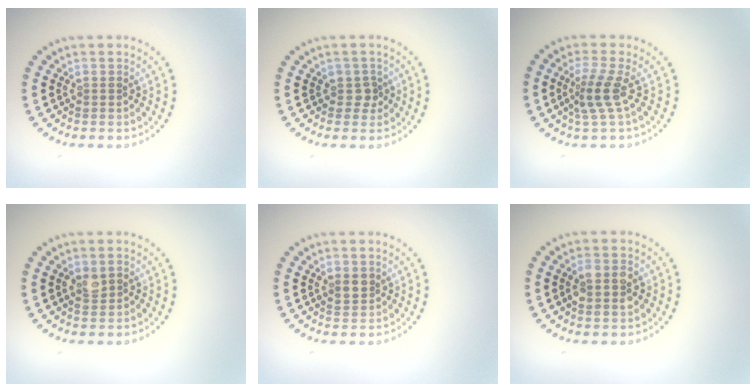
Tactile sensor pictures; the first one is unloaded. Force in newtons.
{"total": 1.3, "press": 1.1, "slide": 0.6}
{"total": 2.6, "press": 1.8, "slide": 1.9}
{"total": 1.3, "press": 1.3, "slide": 0.0}
{"total": 1.4, "press": 1.3, "slide": 0.6}
{"total": 2.4, "press": 2.4, "slide": 0.3}